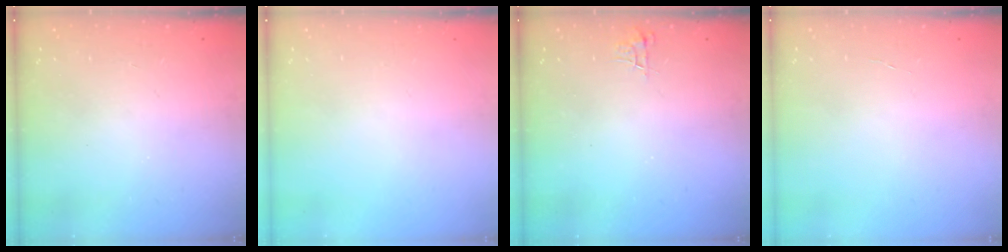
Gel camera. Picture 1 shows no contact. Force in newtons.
{"total": 0.0}
{"total": 5.5, "press": 5.5, "slide": 0.6}
{"total": 2.1, "press": 2.1, "slide": 0.2}